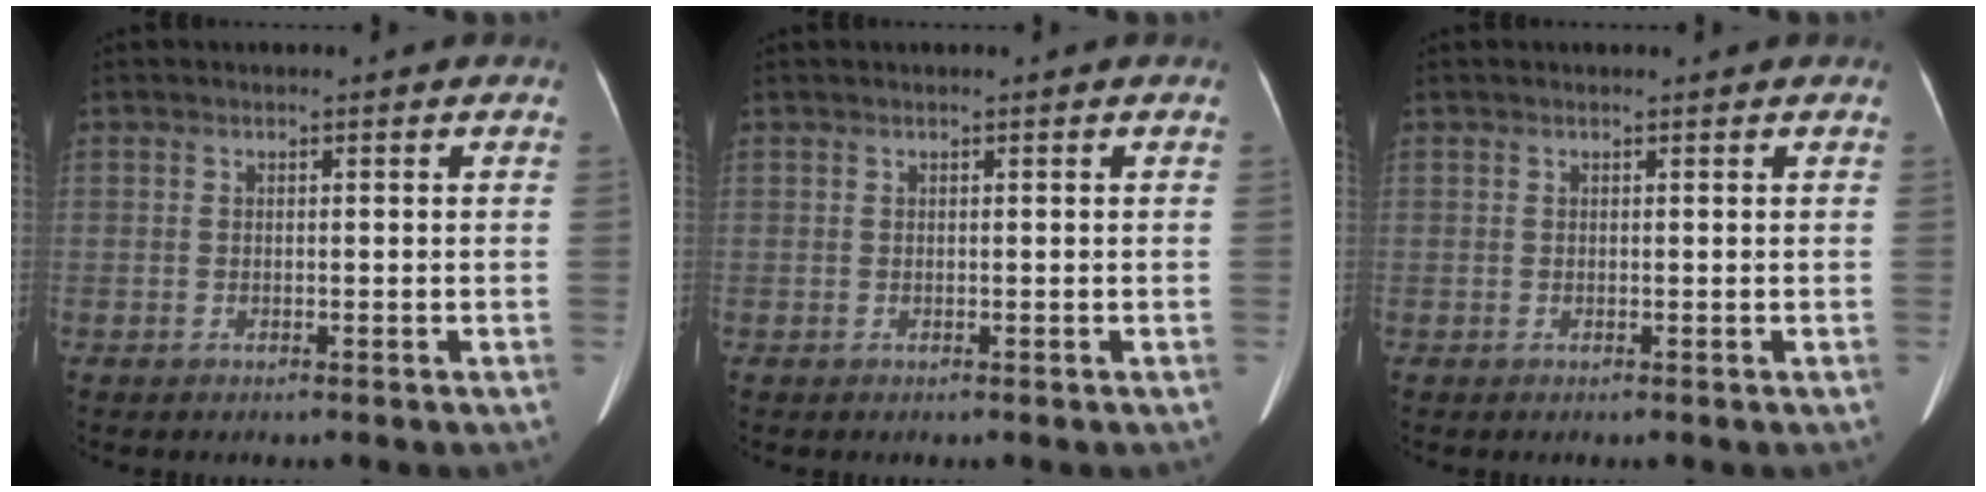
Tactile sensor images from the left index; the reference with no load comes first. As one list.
[{"total": 0.0}, {"total": 0.0}]